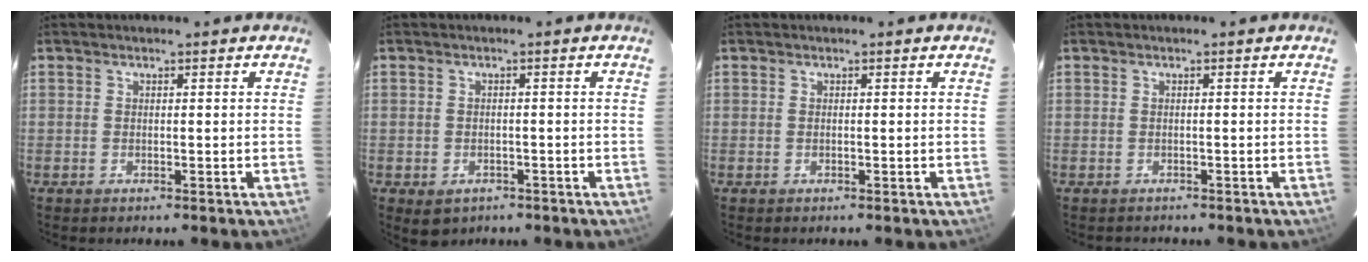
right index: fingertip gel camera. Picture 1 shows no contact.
{"total": 4.0, "force": [-2.0, 3.0, 1.6], "torque": [-0.034, -0.004, -0.020]}
{"total": 0.0}
{"total": 1.1, "force": [-1.0, 0.4, -0.1], "torque": [-0.002, 0.006, -0.011]}